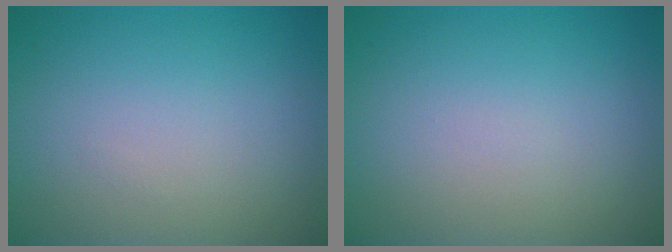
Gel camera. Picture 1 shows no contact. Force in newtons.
{"total": 0.0}